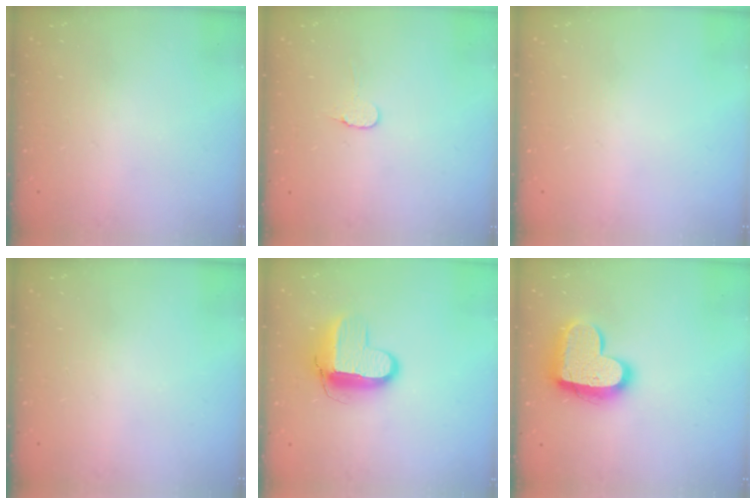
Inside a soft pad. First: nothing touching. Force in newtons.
{"total": 4.5, "press": 4.5, "slide": 0.4}
{"total": 0.0}
{"total": 0.0}
{"total": 11.1, "press": 11.0, "slide": 0.9}
{"total": 17.6, "press": 17.5, "slide": 1.3}